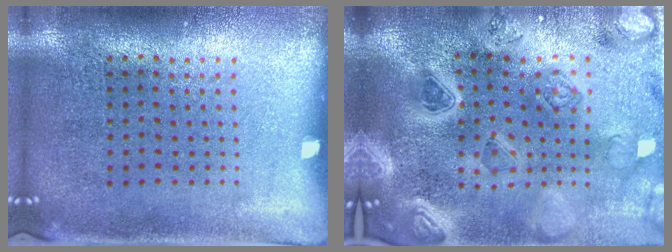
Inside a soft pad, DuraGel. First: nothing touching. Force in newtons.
{"total": 5.2, "press": 4.4, "slide": 2.8}